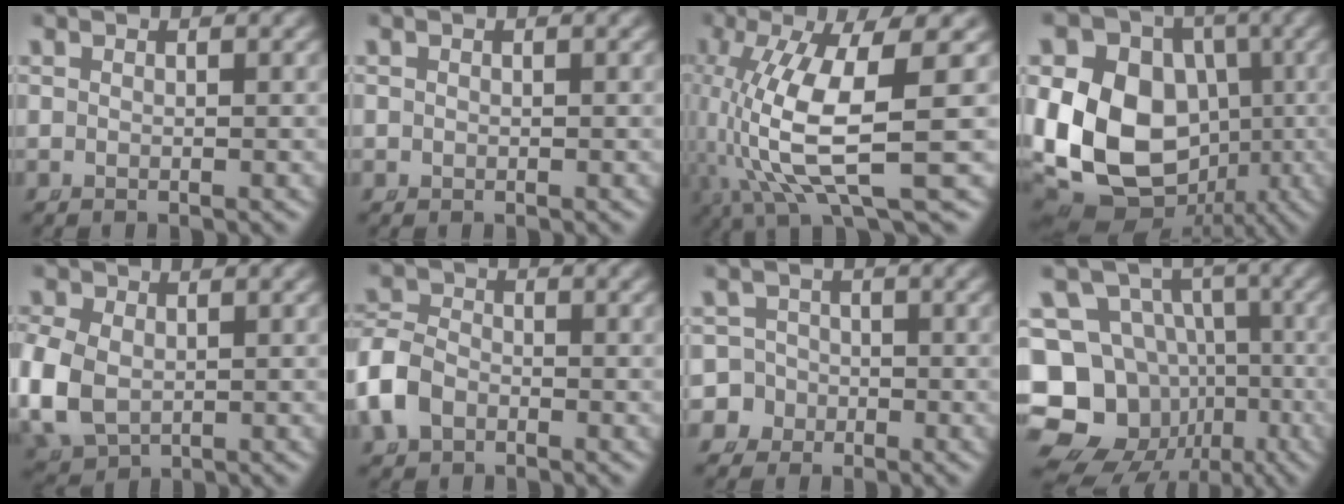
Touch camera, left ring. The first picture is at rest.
{"total": 0.6, "force": [0.1, 0.5, 0.2], "torque": [-0.009, -0.009, 0.008]}
{"total": 9.4, "force": [-0.7, 3.3, 8.7], "torque": [-0.187, -0.034, 0.012]}
{"total": 18.7, "force": [-2.1, 15.3, 10.5], "torque": [-0.238, -0.075, -0.015]}
{"total": 6.7, "force": [-1.0, 5.7, 3.4], "torque": [-0.117, -0.040, 0.005]}
{"total": 4.3, "force": [-1.4, 3.5, 2.0], "torque": [-0.065, -0.017, -0.019]}
{"total": 7.7, "force": [-2.6, 7.2, 1.3], "torque": [-0.052, -0.034, -0.046]}
{"total": 20.7, "force": [-6.1, 18.1, 8.2], "torque": [-0.194, -0.102, -0.085]}